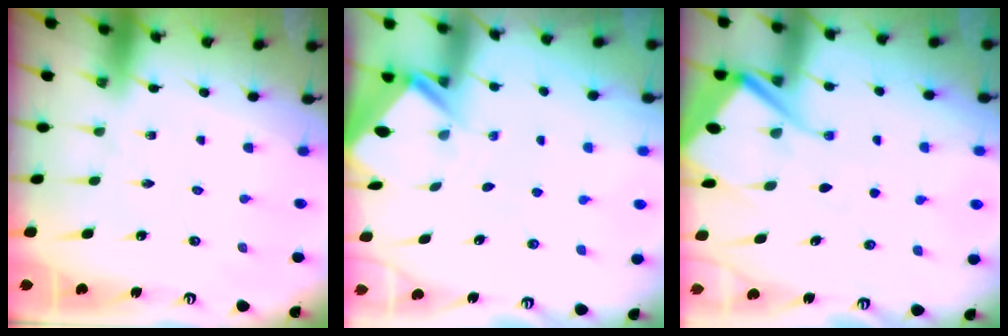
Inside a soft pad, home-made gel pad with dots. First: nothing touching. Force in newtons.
{"total": 2.4, "press": 2.4, "slide": 0.1}
{"total": 8.9, "press": 8.8, "slide": 0.7}